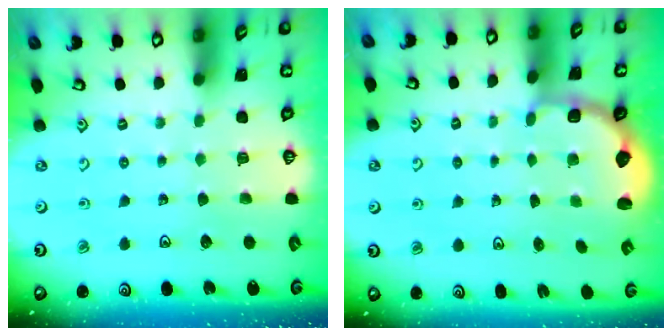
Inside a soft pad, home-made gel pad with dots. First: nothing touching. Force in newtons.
{"total": 2.7, "press": 2.3, "slide": 1.5}